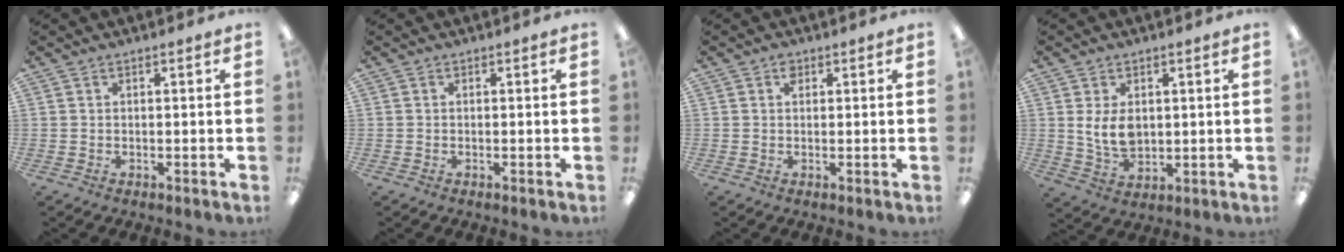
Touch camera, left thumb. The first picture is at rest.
{"total": 0.0}
{"total": 1.5, "force": [0.8, 0.9, 0.8], "torque": [-0.010, -0.001, 0.013]}
{"total": 6.7, "force": [1.7, 4.1, 5.0], "torque": [-0.112, -0.006, 0.028]}